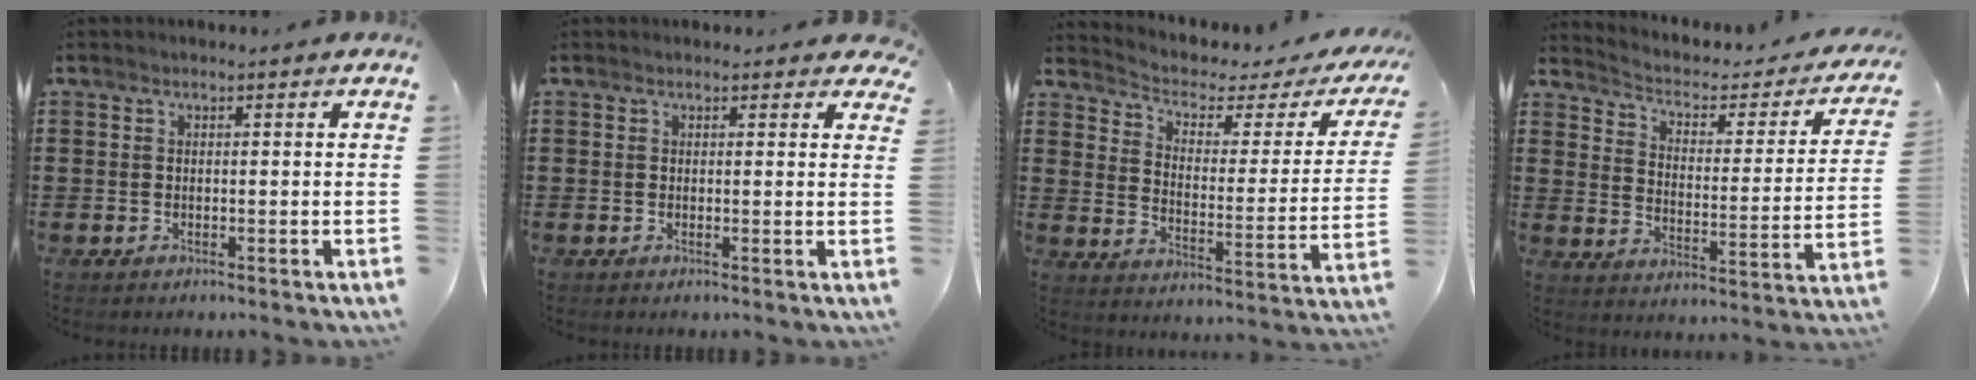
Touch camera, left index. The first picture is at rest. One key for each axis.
{"total": 1.2, "fx": 0.8, "fy": 0.8, "fz": 0.4, "tx": -0.003, "ty": 0.004, "tz": 0.012}
{"total": 2.5, "fx": 1.5, "fy": 1.3, "fz": 1.5, "tx": -0.046, "ty": -0.018, "tz": 0.014}
{"total": 2.1, "fx": 1.3, "fy": 1.2, "fz": 1.1, "tx": -0.037, "ty": -0.016, "tz": 0.011}